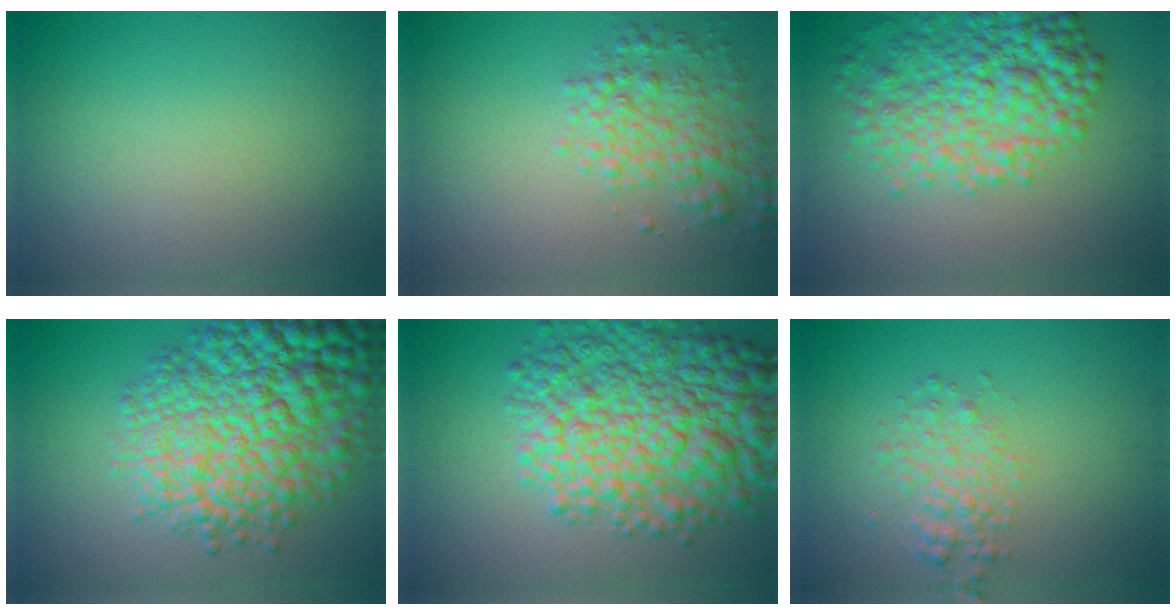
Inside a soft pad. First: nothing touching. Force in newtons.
{"total": 3.6, "press": 3.6, "slide": 0.2}
{"total": 7.1, "press": 7.1, "slide": 0.3}
{"total": 11.6, "press": 11.6, "slide": 0.2}
{"total": 10.6, "press": 10.6, "slide": 0.2}
{"total": 2.4, "press": 2.4, "slide": 0.1}